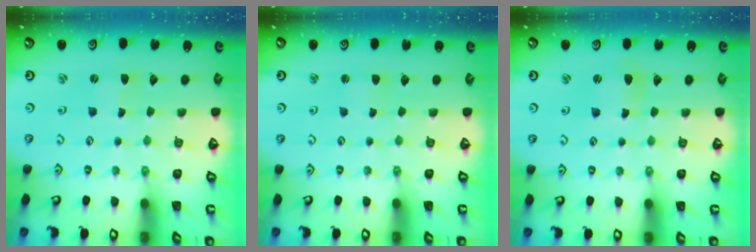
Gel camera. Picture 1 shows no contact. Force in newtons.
{"total": 2.5, "press": 2.4, "slide": 0.4}
{"total": 3.6, "press": 3.6, "slide": 0.5}